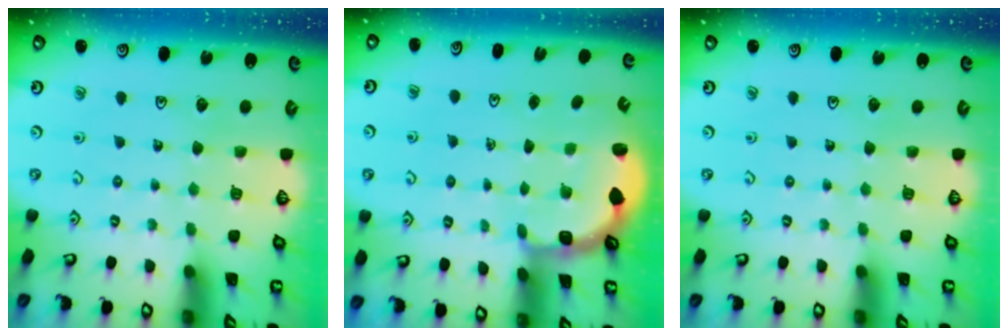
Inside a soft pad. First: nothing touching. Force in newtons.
{"total": 2.9, "press": 2.0, "slide": 2.1}
{"total": 0.0}